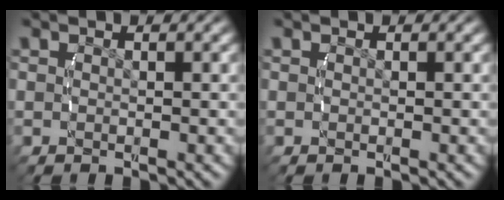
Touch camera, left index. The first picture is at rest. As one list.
[{"total": 0.0}]